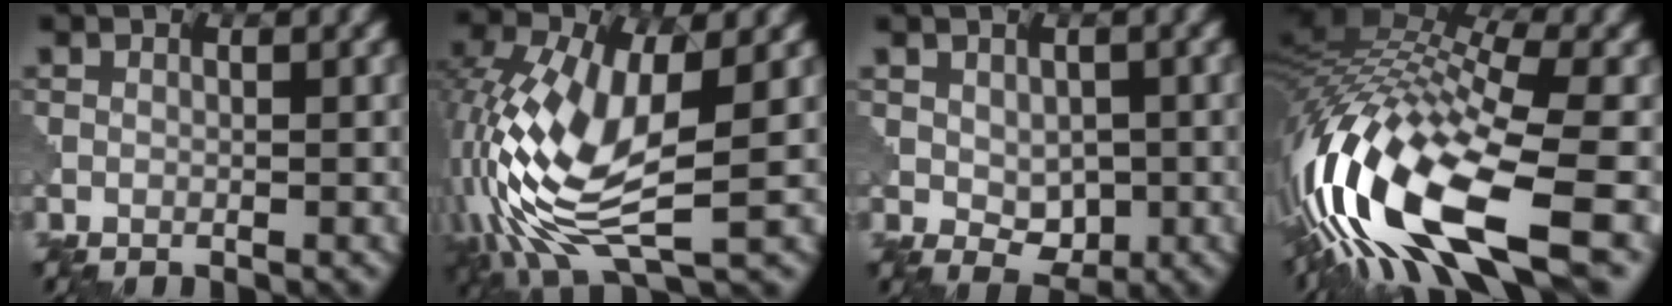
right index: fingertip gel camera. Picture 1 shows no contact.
{"total": 12.2, "force": [-2.4, 5.4, 10.7], "torque": [-0.248, -0.008, -0.048]}
{"total": 3.0, "force": [0.1, 2.2, 2.0], "torque": [-0.030, -0.006, 0.007]}
{"total": 16.6, "force": [-4.2, 5.8, 15.0], "torque": [-0.316, 0.002, -0.077]}